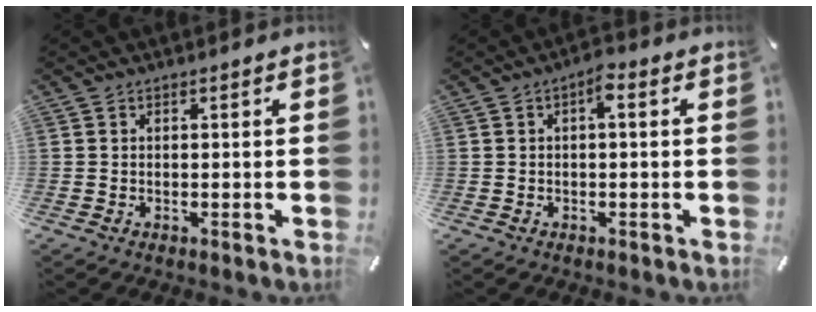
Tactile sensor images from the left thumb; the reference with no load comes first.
{"total": 3.0, "force": [0.3, 1.1, 2.8], "torque": [-0.049, 0.009, -0.001]}